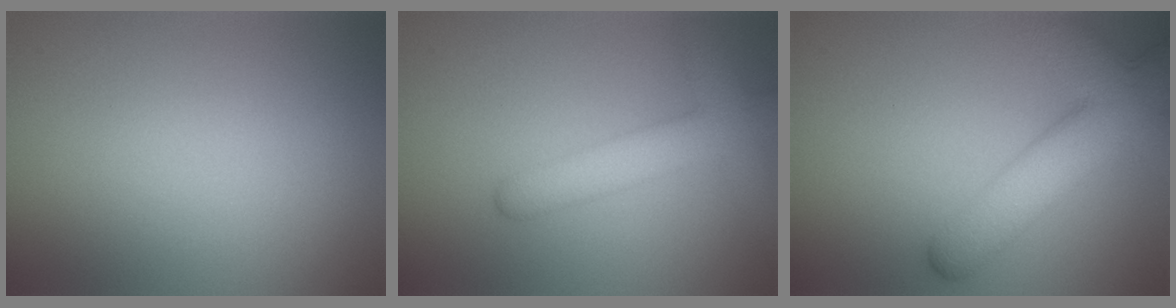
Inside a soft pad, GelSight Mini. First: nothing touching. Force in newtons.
{"total": 5.3, "press": 5.2, "slide": 0.2}
{"total": 7.9, "press": 7.9, "slide": 0.4}